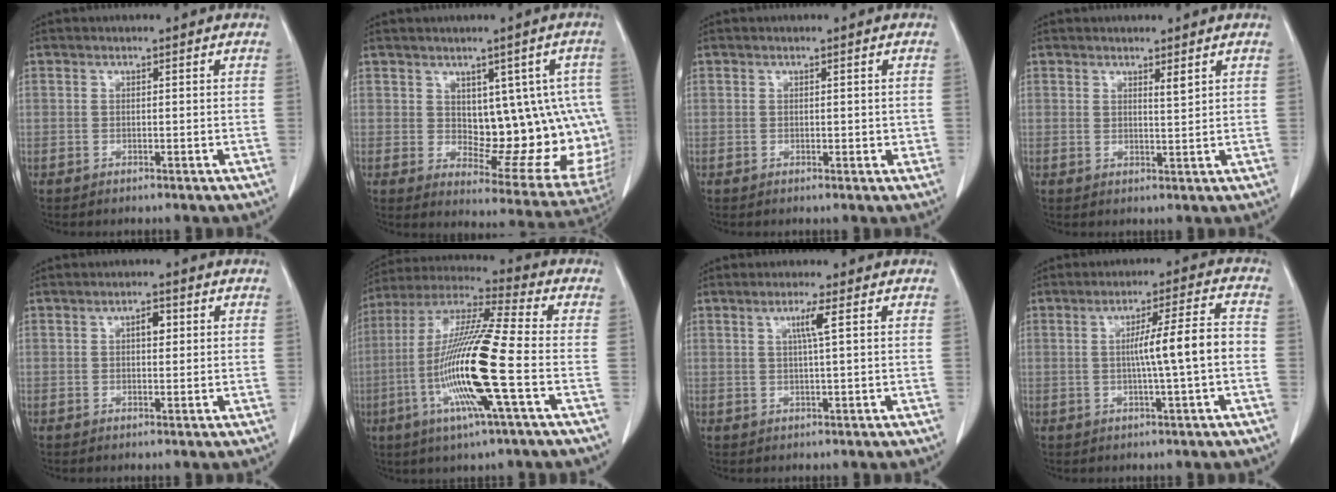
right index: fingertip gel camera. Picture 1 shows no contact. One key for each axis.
{"total": 15.3, "fx": 1.5, "fy": 7.9, "fz": 13.0, "tx": -0.132, "ty": 0.008, "tz": 0.039}
{"total": 1.5, "fx": 0.0, "fy": 0.9, "fz": 1.2, "tx": -0.015, "ty": -0.001, "tz": 0.003}
{"total": 1.7, "fx": 1.2, "fy": 0.1, "fz": 1.1, "tx": -0.022, "ty": -0.010, "tz": 0.022}
{"total": 2.3, "fx": 0.6, "fy": 1.1, "fz": 2.0, "tx": -0.028, "ty": 0.003, "tz": 0.008}
{"total": 17.7, "fx": -4.5, "fy": 0.1, "fz": 17.1, "tx": -0.349, "ty": -0.012, "tz": -0.095}
{"total": 2.9, "fx": 1.0, "fy": -0.6, "fz": 2.7, "tx": -0.050, "ty": 0.000, "tz": 0.017}
{"total": 8.2, "fx": -0.8, "fy": -0.5, "fz": 8.1, "tx": -0.125, "ty": 0.011, "tz": -0.013}